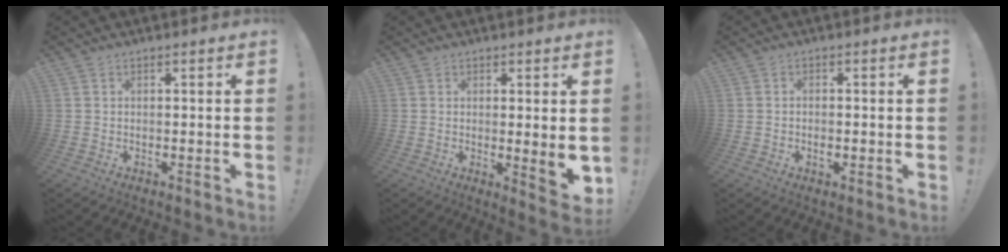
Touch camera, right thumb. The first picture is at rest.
{"total": 4.9, "force": [1.1, 1.2, 4.7], "torque": [-0.050, -0.016, 0.024]}
{"total": 1.3, "force": [-0.5, 1.0, 0.8], "torque": [-0.007, -0.002, -0.009]}